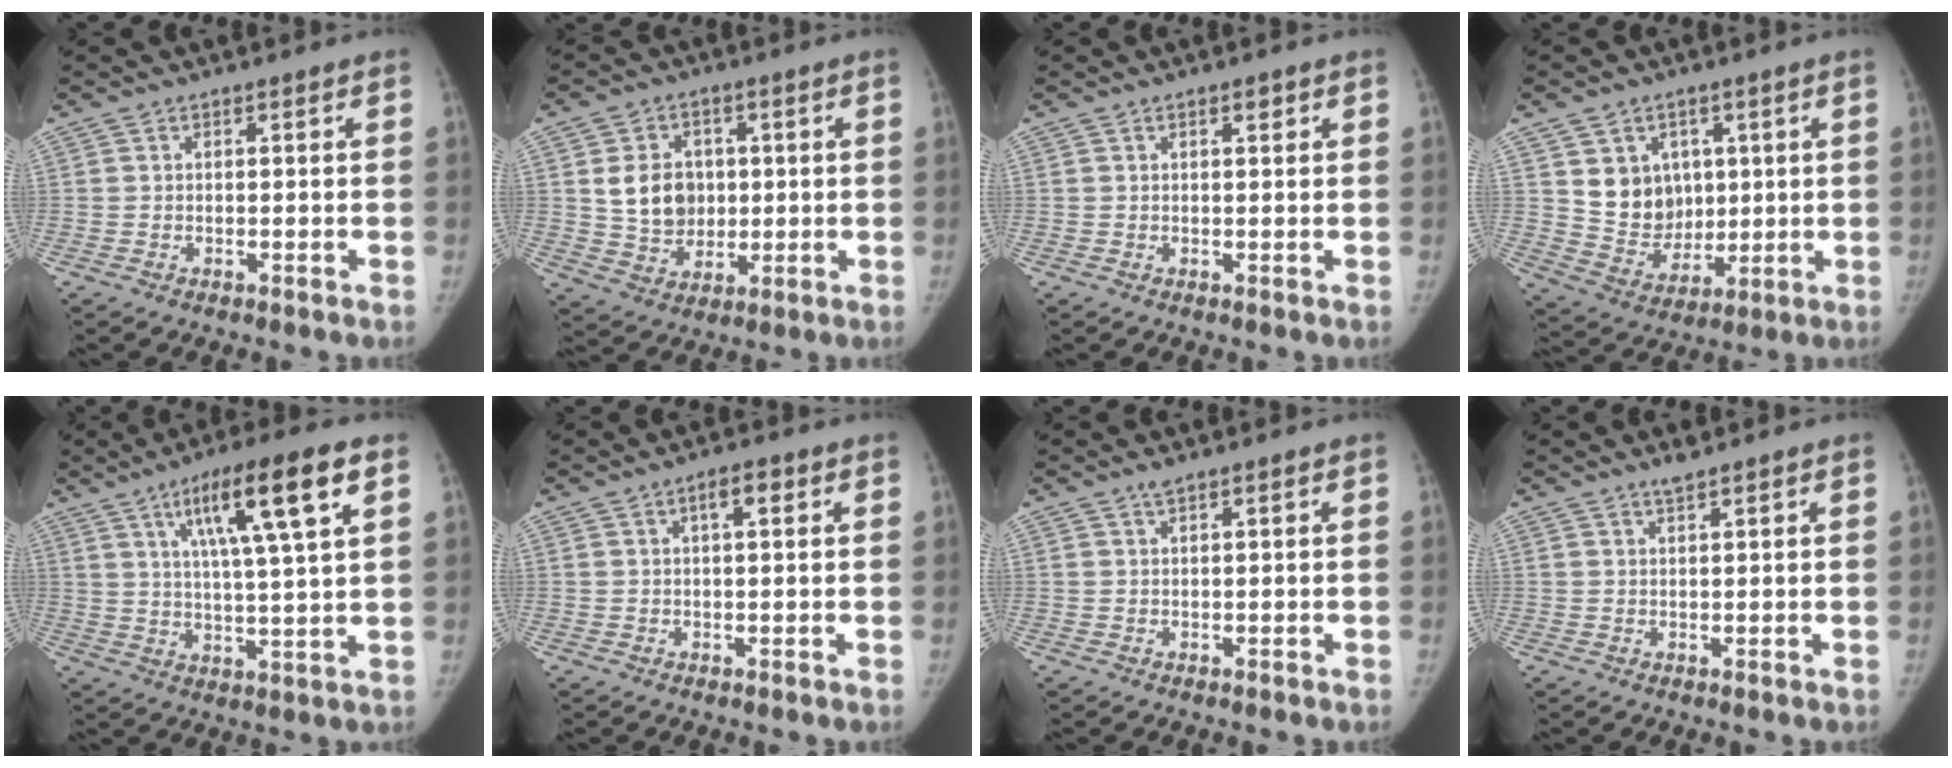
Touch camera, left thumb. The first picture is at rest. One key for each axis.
{"total": 9.7, "fx": 1.5, "fy": 8.1, "fz": 5.2, "tx": -0.048, "ty": -0.009, "tz": 0.034}
{"total": 1.1, "fx": 0.6, "fy": 0.5, "fz": 0.7, "tx": -0.001, "ty": 0.000, "tz": 0.008}
{"total": 10.1, "fx": 3.1, "fy": 8.6, "fz": 4.3, "tx": -0.031, "ty": -0.021, "tz": 0.072}
{"total": 15.1, "fx": 6.8, "fy": 2.0, "fz": 13.3, "tx": -0.220, "ty": -0.012, "tz": 0.113}
{"total": 3.0, "fx": 1.2, "fy": 1.3, "fz": 2.5, "tx": -0.032, "ty": 0.007, "tz": 0.016}
{"total": 1.0, "fx": 0.8, "fy": 0.2, "fz": 0.6, "tx": -0.006, "ty": 0.001, "tz": 0.016}
{"total": 1.7, "fx": 1.4, "fy": 0.3, "fz": 0.8, "tx": -0.010, "ty": -0.005, "tz": 0.026}